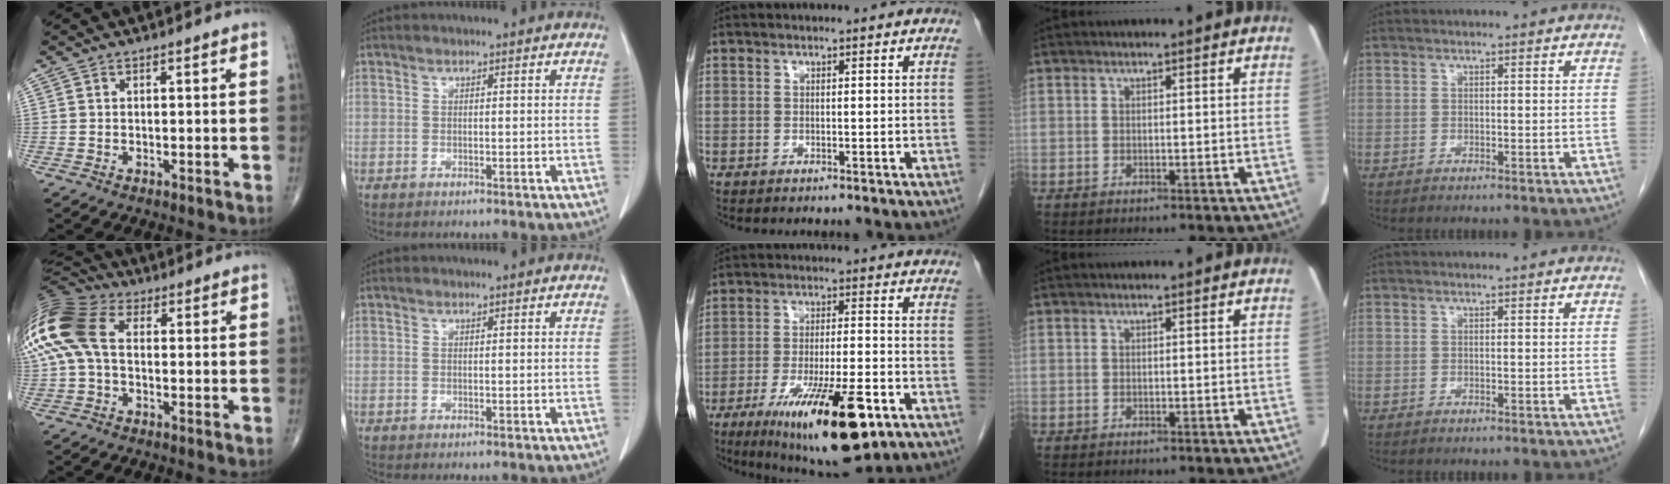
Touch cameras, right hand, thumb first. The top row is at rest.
{"thumb": {"total": 14.9, "force": [1.6, 9.5, 11.4], "torque": [-0.271, 0.031, 0.020]}, "middle": {"total": 16.8, "force": [-8.7, 3.1, 14.0], "torque": [-0.214, -0.028, -0.129]}}